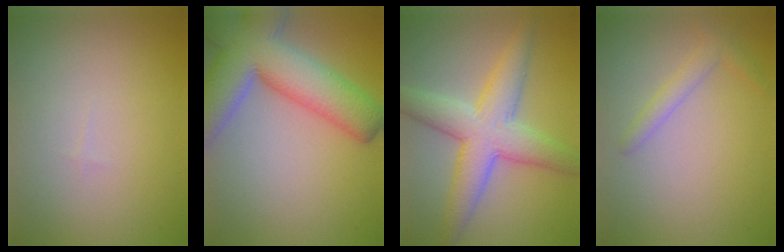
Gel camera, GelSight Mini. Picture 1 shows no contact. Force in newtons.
{"total": 11.6, "press": 11.6, "slide": 0.8}
{"total": 6.9, "press": 6.9, "slide": 0.1}
{"total": 1.6, "press": 1.6, "slide": 0.1}